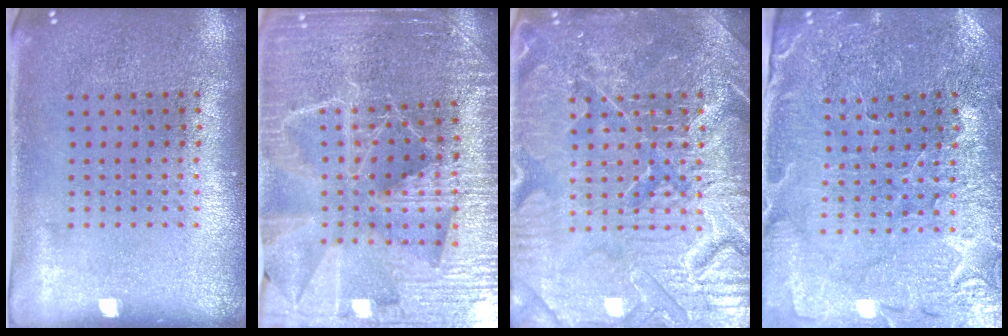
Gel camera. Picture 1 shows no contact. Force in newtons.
{"total": 4.9, "press": 4.5, "slide": 1.8}
{"total": 6.0, "press": 5.9, "slide": 0.7}
{"total": 1.8, "press": 1.8, "slide": 0.2}